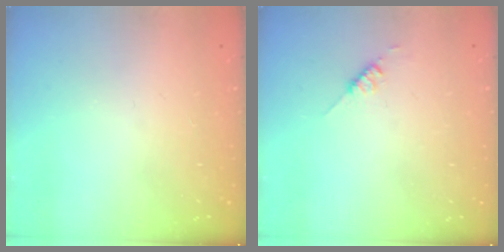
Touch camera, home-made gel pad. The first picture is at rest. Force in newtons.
{"total": 2.6, "press": 2.6, "slide": 0.3}